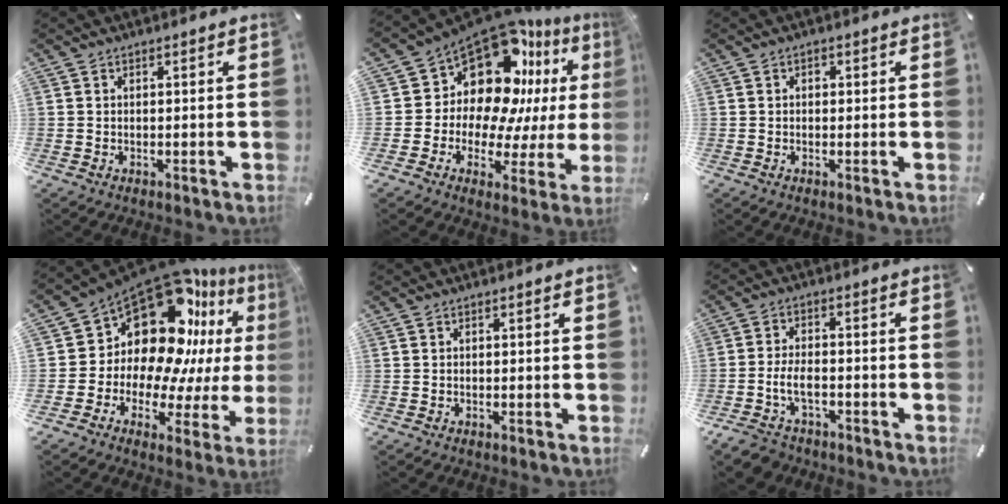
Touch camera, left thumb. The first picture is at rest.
{"total": 15.8, "force": [9.2, 10.4, 7.6], "torque": [-0.127, -0.104, 0.160]}
{"total": 0.9, "force": [0.1, 0.8, 0.4], "torque": [-0.001, 0.003, -0.002]}
{"total": 19.2, "force": [10.4, 11.8, 11.1], "torque": [-0.192, -0.117, 0.178]}
{"total": 0.0}
{"total": 6.5, "force": [-2.9, 3.9, 4.3], "torque": [-0.097, 0.010, -0.058]}